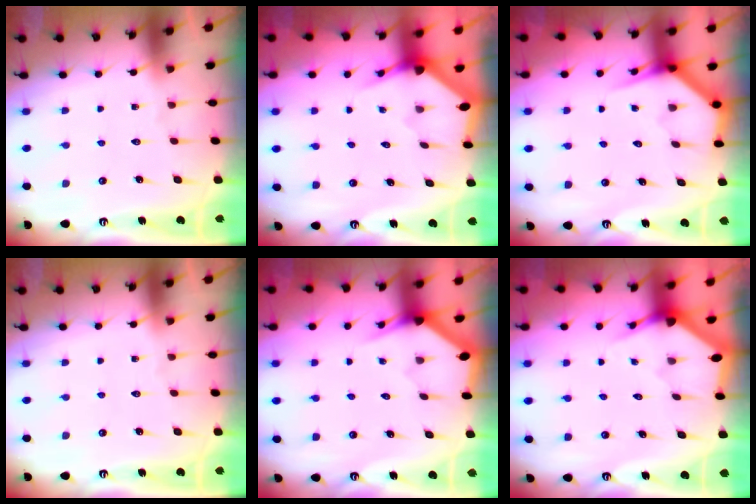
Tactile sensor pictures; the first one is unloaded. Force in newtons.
{"total": 2.9, "press": 2.9, "slide": 0.2}
{"total": 4.1, "press": 4.1, "slide": 0.3}
{"total": 0.0}
{"total": 3.2, "press": 3.2, "slide": 0.2}
{"total": 2.9, "press": 2.9, "slide": 0.2}